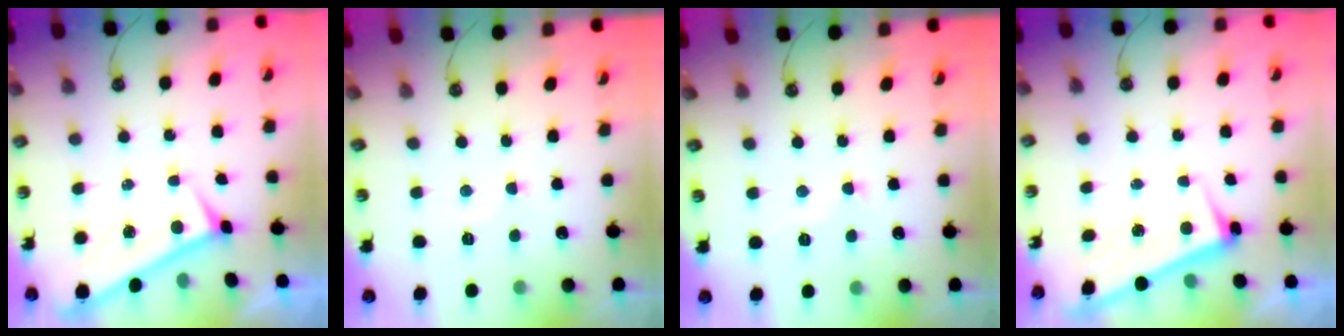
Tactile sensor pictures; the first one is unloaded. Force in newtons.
{"total": 1.9, "press": 1.8, "slide": 0.6}
{"total": 0.6, "press": 0.4, "slide": 0.4}
{"total": 2.6, "press": 2.6, "slide": 0.3}